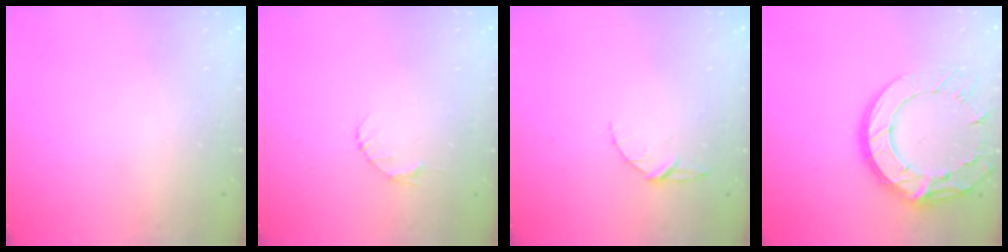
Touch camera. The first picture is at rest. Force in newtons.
{"total": 2.6, "press": 2.6, "slide": 0.3}
{"total": 5.1, "press": 5.1, "slide": 0.4}
{"total": 17.6, "press": 17.5, "slide": 1.2}